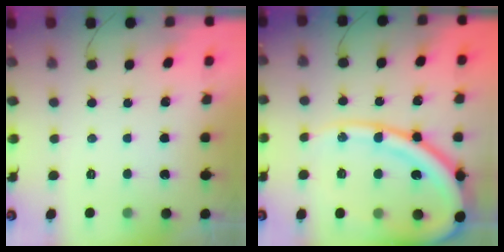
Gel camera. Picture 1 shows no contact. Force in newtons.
{"total": 21.2, "press": 21.1, "slide": 2.0}